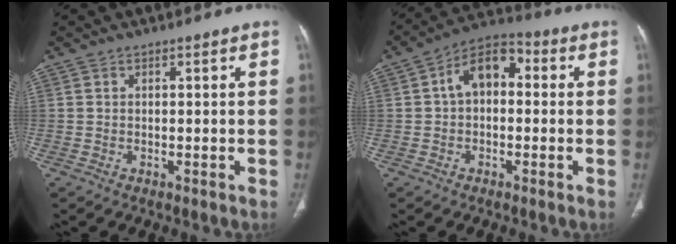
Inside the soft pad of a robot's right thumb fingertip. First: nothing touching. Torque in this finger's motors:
{"motor_torque": [0.62, 1.65, 1.04, -0.09, 0.08]}